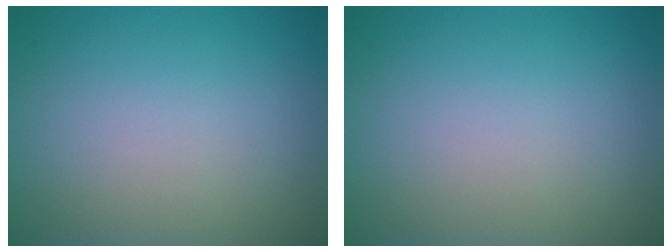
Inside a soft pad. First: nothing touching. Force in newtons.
{"total": 0.0}